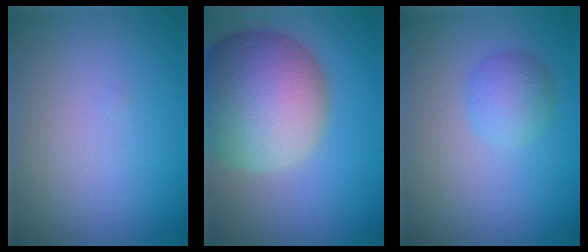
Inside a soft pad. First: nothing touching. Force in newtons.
{"total": 12.5, "press": 12.4, "slide": 0.9}
{"total": 2.5, "press": 2.5, "slide": 0.1}